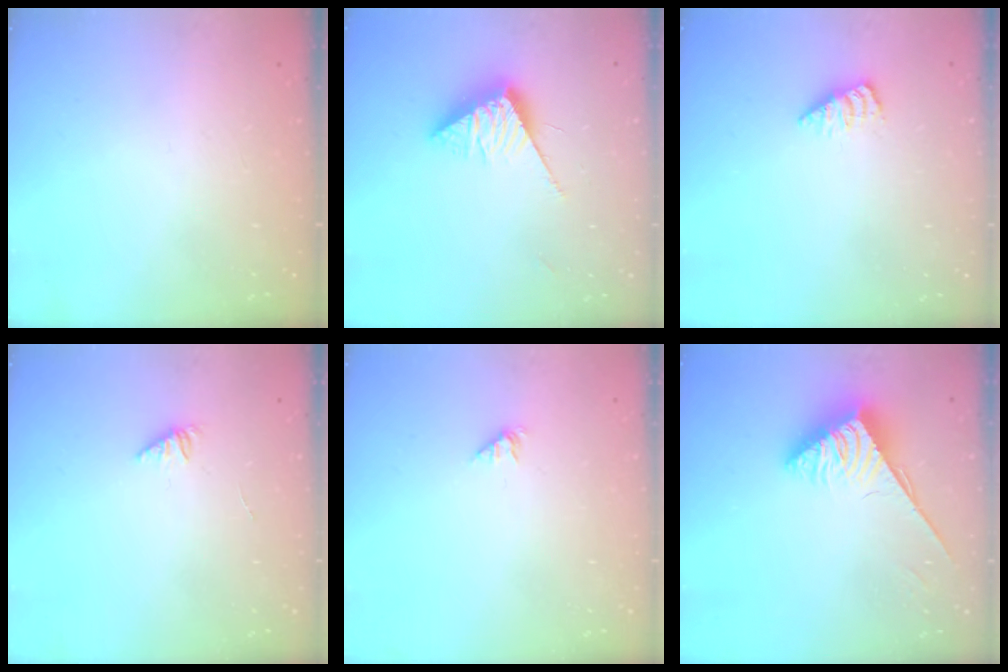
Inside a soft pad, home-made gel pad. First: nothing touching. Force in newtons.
{"total": 9.6, "press": 9.6, "slide": 0.2}
{"total": 1.9, "press": 1.9, "slide": 0.3}
{"total": 1.2, "press": 1.1, "slide": 0.3}
{"total": 1.0, "press": 1.0, "slide": 0.2}
{"total": 3.7, "press": 3.7, "slide": 0.5}